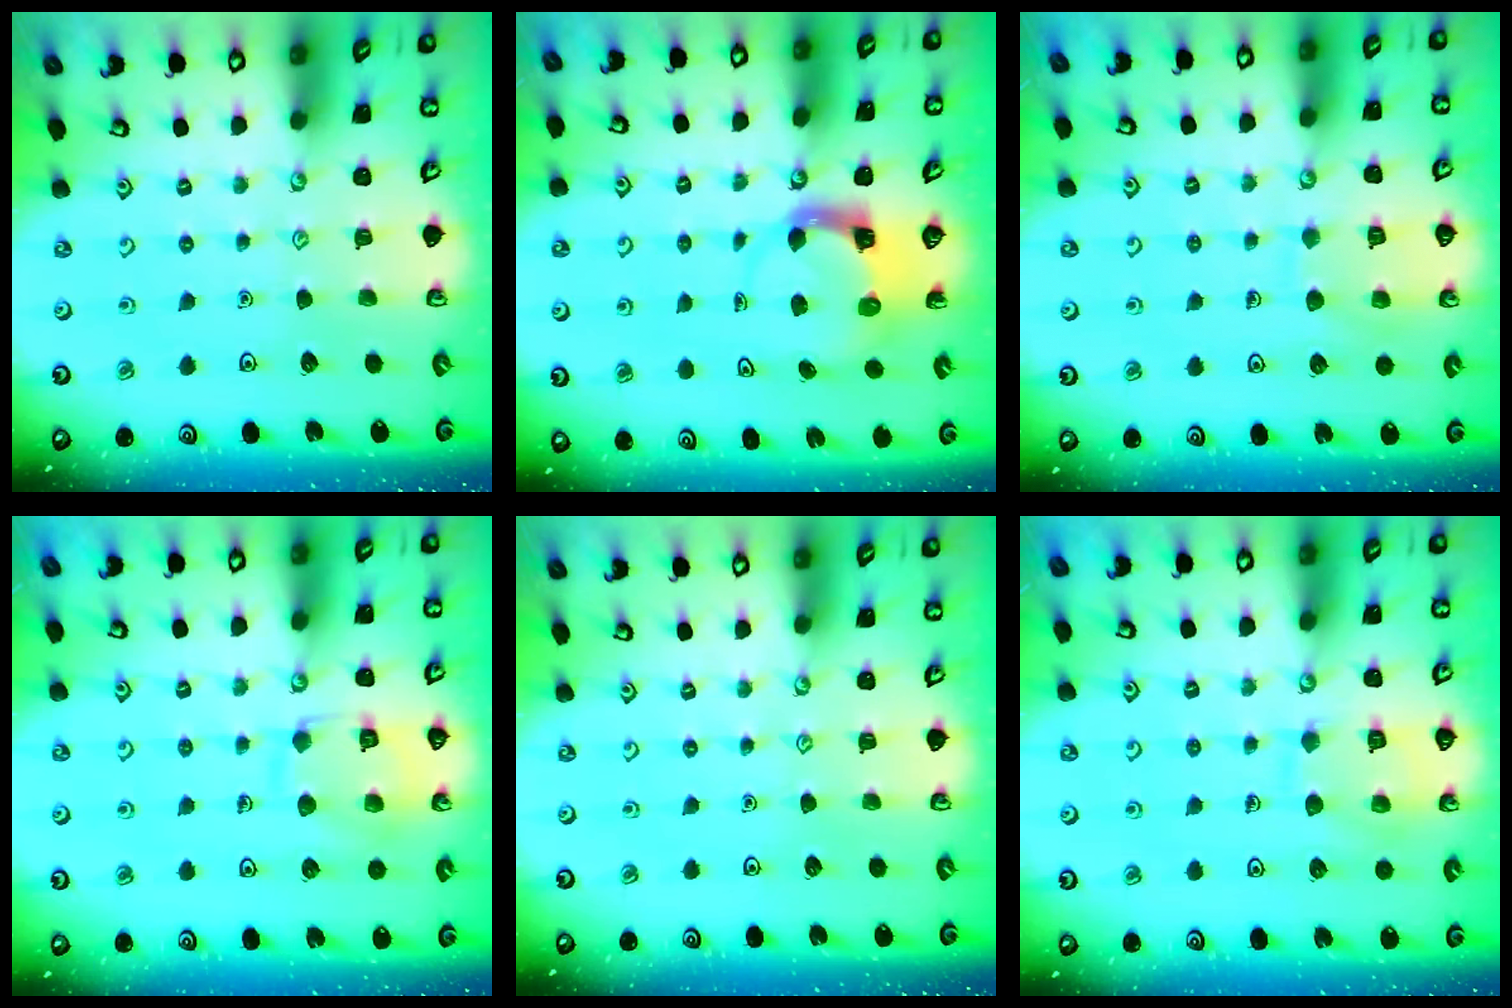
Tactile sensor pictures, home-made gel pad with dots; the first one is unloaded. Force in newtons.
{"total": 3.7, "press": 3.7, "slide": 0.6}
{"total": 8.8, "press": 8.7, "slide": 0.7}
{"total": 11.9, "press": 11.9, "slide": 0.9}
{"total": 0.0}
{"total": 10.5, "press": 10.4, "slide": 0.9}